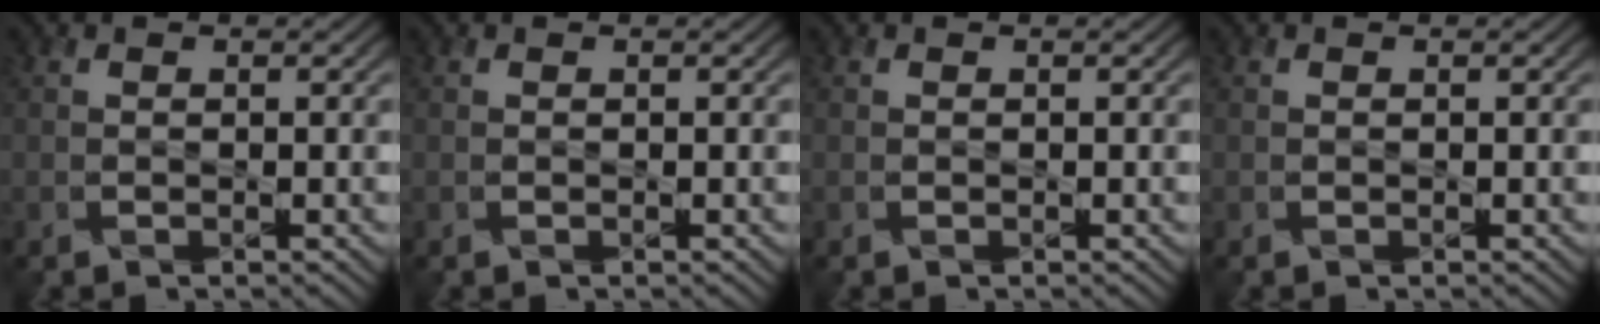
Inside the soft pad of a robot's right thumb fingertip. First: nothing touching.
{"total": 0.0}
{"total": 0.0}
{"total": 0.0}